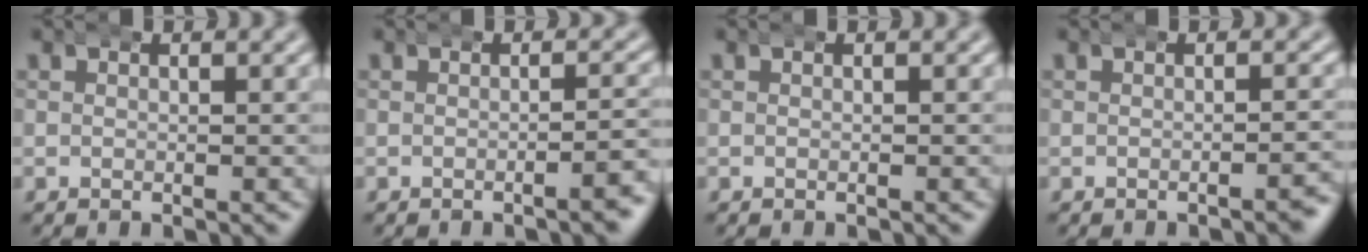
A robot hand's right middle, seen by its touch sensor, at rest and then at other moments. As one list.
[{"total": 1.9, "force": [-1.3, 0.2, 1.3], "torque": [-0.014, 0.005, -0.026]}, {"total": 0.0}, {"total": 1.4, "force": [-1.2, 0.1, 0.7], "torque": [-0.005, 0.005, -0.022]}]